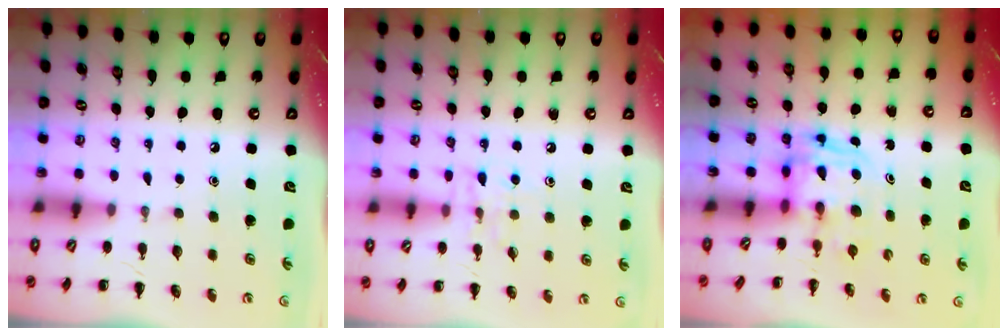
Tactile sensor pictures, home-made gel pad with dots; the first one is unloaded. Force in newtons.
{"total": 6.2, "press": 6.1, "slide": 0.8}
{"total": 2.7, "press": 2.7, "slide": 0.2}